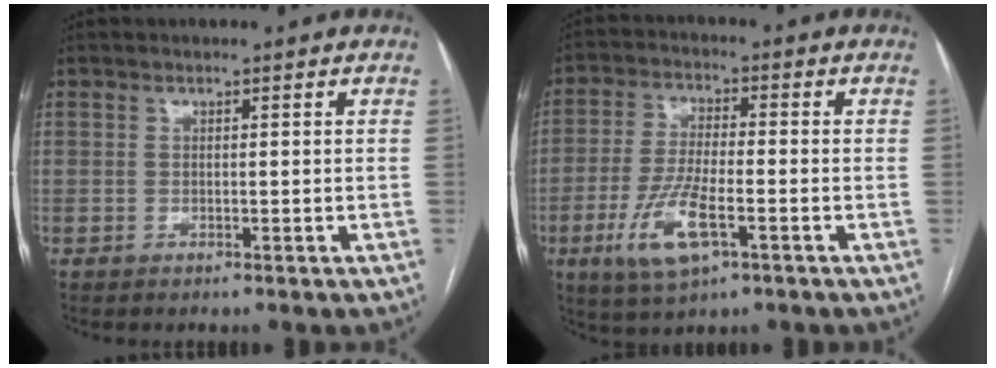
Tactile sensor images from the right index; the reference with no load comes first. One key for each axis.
{"total": 9.9, "fx": -4.0, "fy": 2.5, "fz": 8.7, "tx": -0.184, "ty": -0.012, "tz": -0.070}